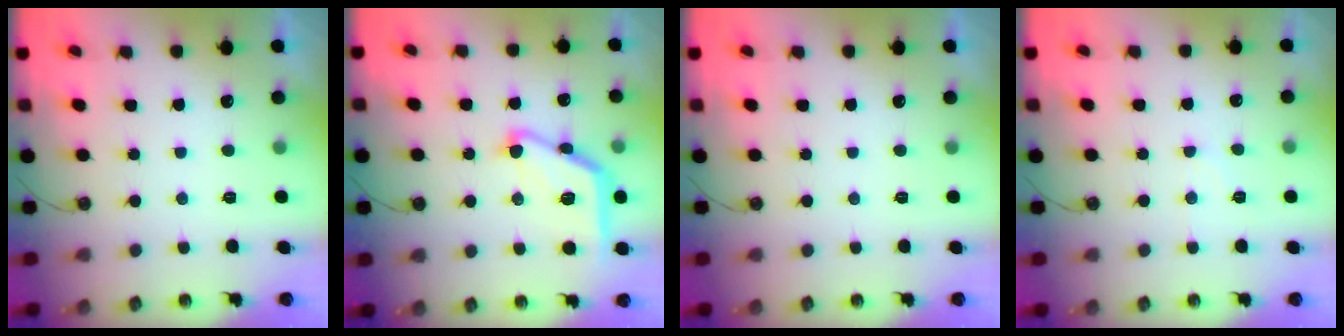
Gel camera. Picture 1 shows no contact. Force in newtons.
{"total": 15.9, "press": 15.9, "slide": 0.5}
{"total": 0.0}
{"total": 6.1, "press": 6.1, "slide": 0.9}